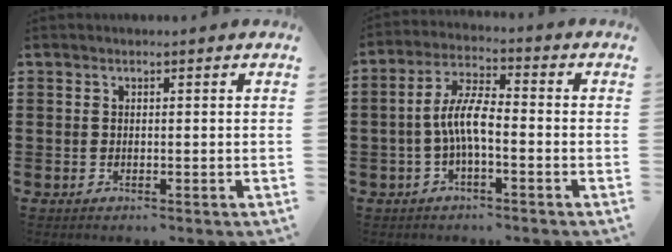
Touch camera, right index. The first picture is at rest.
{"total": 6.9, "force": [-1.5, 1.9, 6.4], "torque": [-0.141, -0.007, -0.033]}